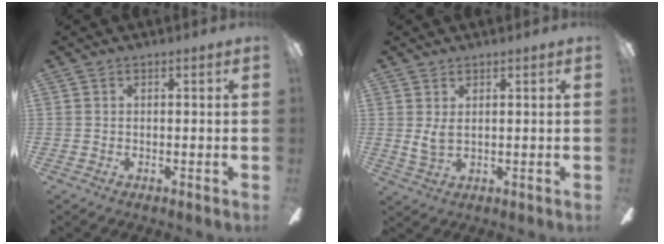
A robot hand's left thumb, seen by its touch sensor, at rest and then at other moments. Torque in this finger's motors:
{"motor_torque": [0.63, 0.38, 0.47, -0.53, 0.12]}